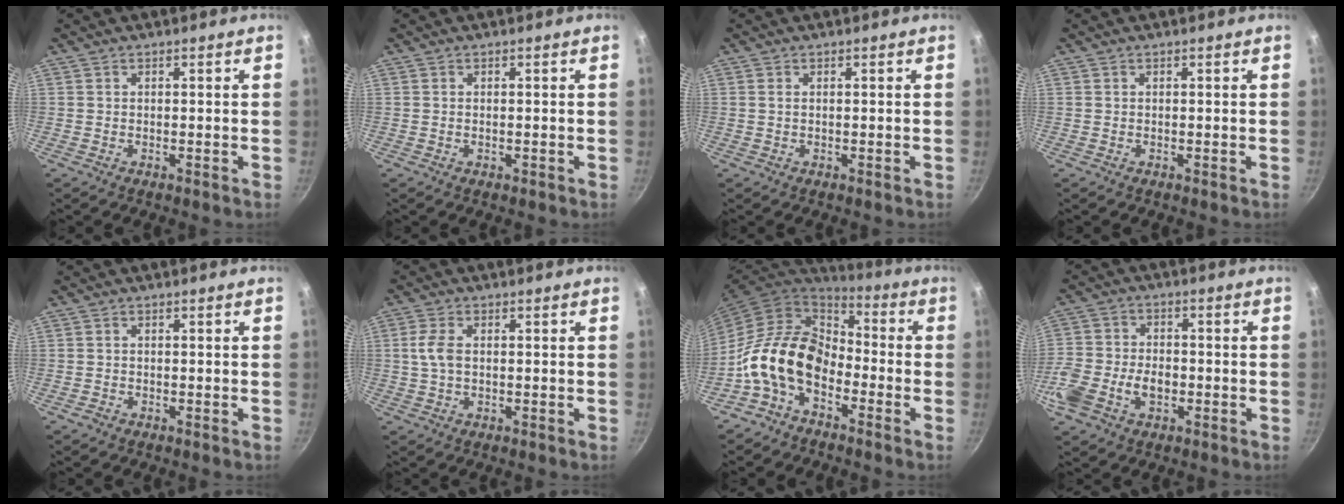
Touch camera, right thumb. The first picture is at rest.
{"total": 0.0}
{"total": 0.6, "force": [0.1, 0.4, 0.5], "torque": [-0.008, 0.002, 0.001]}
{"total": 0.0}
{"total": 0.7, "force": [-0.5, 0.5, 0.2], "torque": [-0.007, 0.004, -0.008]}
{"total": 4.3, "force": [0.2, 2.6, 3.4], "torque": [-0.071, 0.008, 0.002]}
{"total": 14.9, "force": [-5.3, 9.8, 9.9], "torque": [-0.152, 0.056, -0.125]}
{"total": 12.1, "force": [-3.8, 8.4, 7.9], "torque": [-0.156, 0.031, -0.080]}